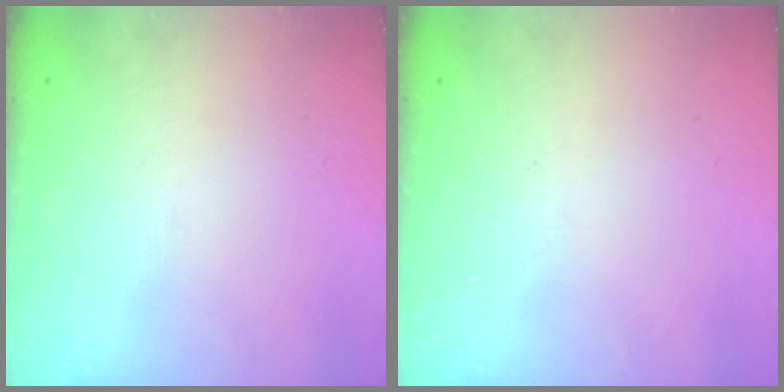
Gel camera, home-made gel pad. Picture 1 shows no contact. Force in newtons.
{"total": 0.0}